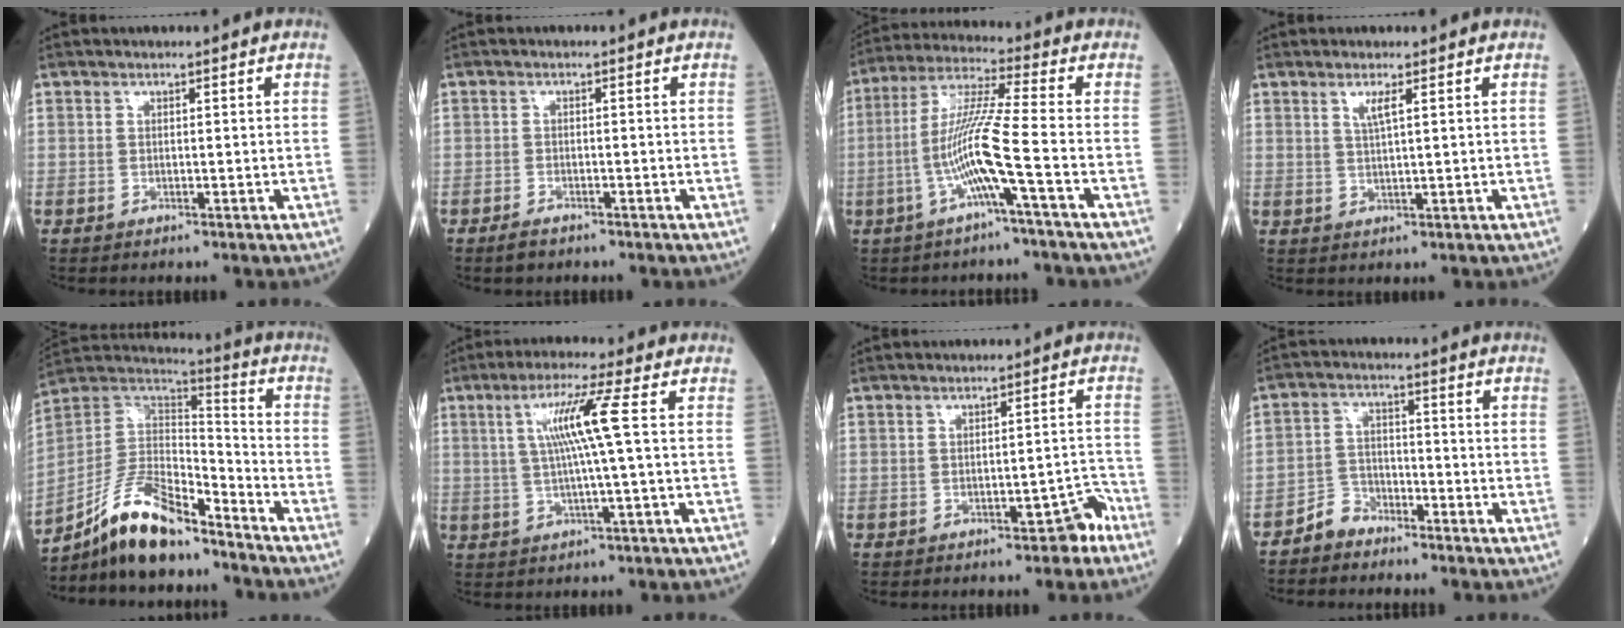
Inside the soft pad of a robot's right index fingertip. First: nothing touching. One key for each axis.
{"total": 1.9, "fx": -1.6, "fy": 0.7, "fz": 0.9, "tx": -0.026, "ty": -0.002, "tz": -0.023}
{"total": 10.3, "fx": -3.3, "fy": -1.1, "fz": 9.7, "tx": -0.199, "ty": 0.006, "tz": -0.067}
{"total": 2.3, "fx": 1.1, "fy": -0.1, "fz": 2.0, "tx": -0.044, "ty": -0.002, "tz": 0.023}
{"total": 14.6, "fx": -11.7, "fy": 3.8, "fz": 7.8, "tx": -0.152, "ty": 0.021, "tz": -0.216}
{"total": 7.6, "fx": 1.3, "fy": -1.3, "fz": 7.3, "tx": -0.139, "ty": 0.008, "tz": 0.032}
{"total": 3.3, "fx": -2.3, "fy": 1.1, "fz": 2.2, "tx": -0.020, "ty": 0.015, "tz": -0.028}
{"total": 4.2, "fx": -3.5, "fy": 2.3, "fz": 0.0, "tx": 0.002, "ty": 0.007, "tz": -0.068}